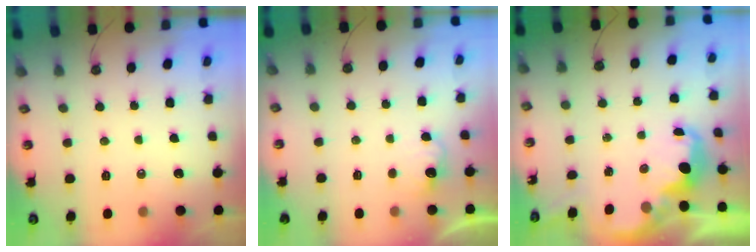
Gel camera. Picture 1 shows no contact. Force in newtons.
{"total": 2.8, "press": 2.7, "slide": 0.9}
{"total": 2.9, "press": 2.9, "slide": 0.5}